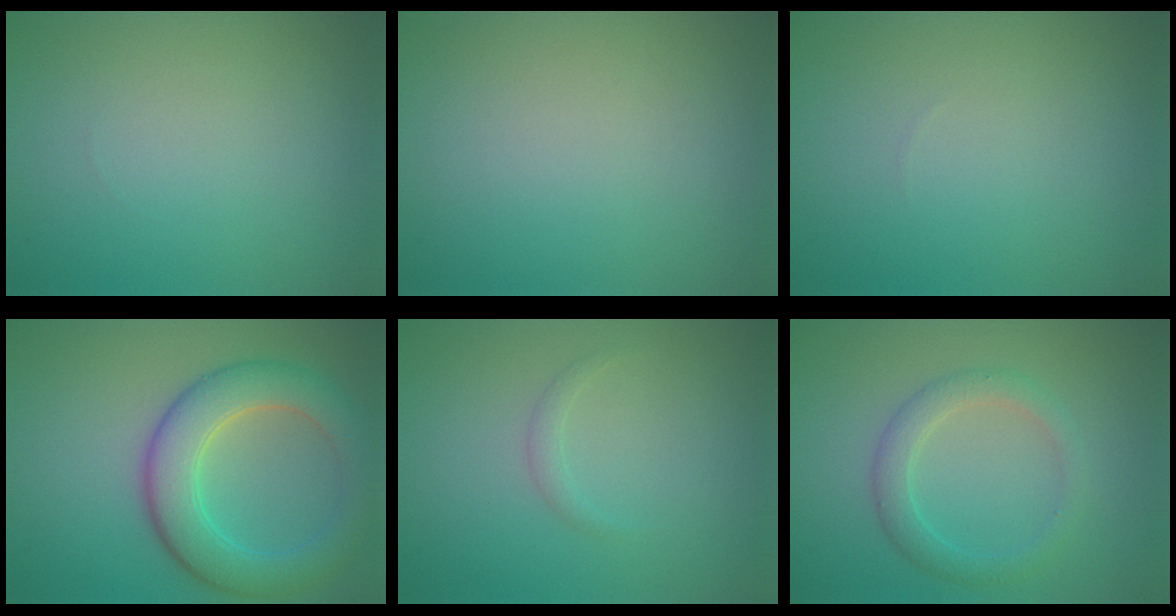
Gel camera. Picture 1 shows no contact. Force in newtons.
{"total": 0.0}
{"total": 0.0}
{"total": 6.6, "press": 6.6, "slide": 0.3}
{"total": 0.8, "press": 0.8, "slide": 0.1}
{"total": 2.6, "press": 2.6, "slide": 0.0}